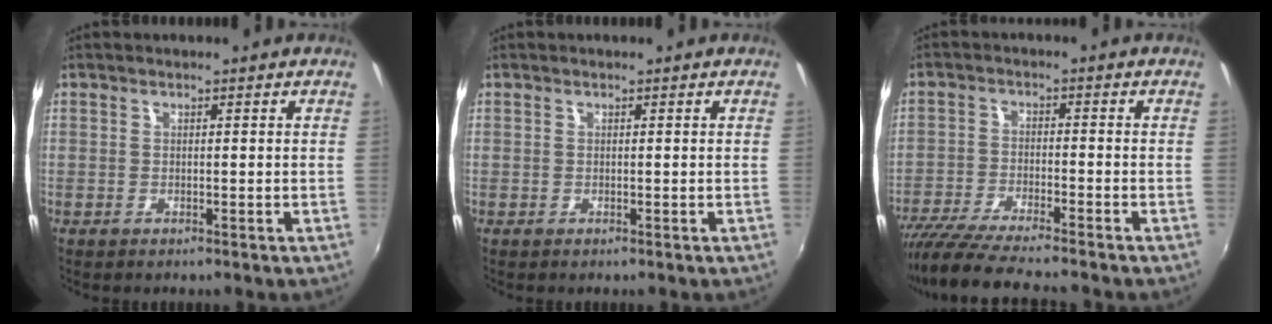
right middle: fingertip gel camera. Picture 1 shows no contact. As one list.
[{"total": 0.0}, {"total": 12.2, "force": [-10.8, 0.5, 5.6], "torque": [-0.125, -0.031, -0.192]}]